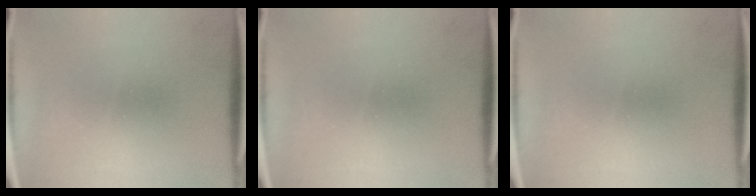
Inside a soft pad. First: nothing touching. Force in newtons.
{"total": 0.0}
{"total": 0.0}